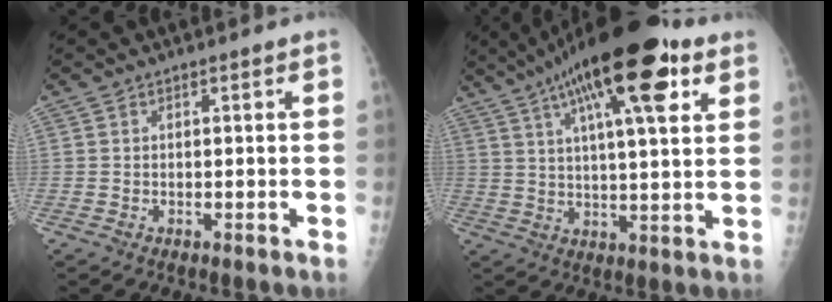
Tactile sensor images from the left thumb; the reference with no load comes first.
{"total": 21.1, "force": [10.7, 6.0, 17.1], "torque": [-0.267, -0.006, 0.164]}